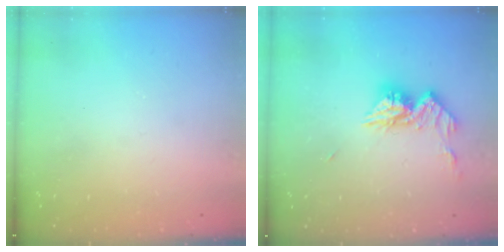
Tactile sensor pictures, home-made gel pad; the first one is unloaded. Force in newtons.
{"total": 10.3, "press": 10.2, "slide": 0.9}